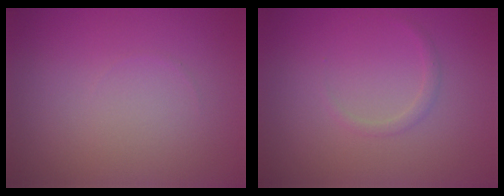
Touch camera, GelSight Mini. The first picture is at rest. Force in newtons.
{"total": 0.8, "press": 0.8, "slide": 0.0}